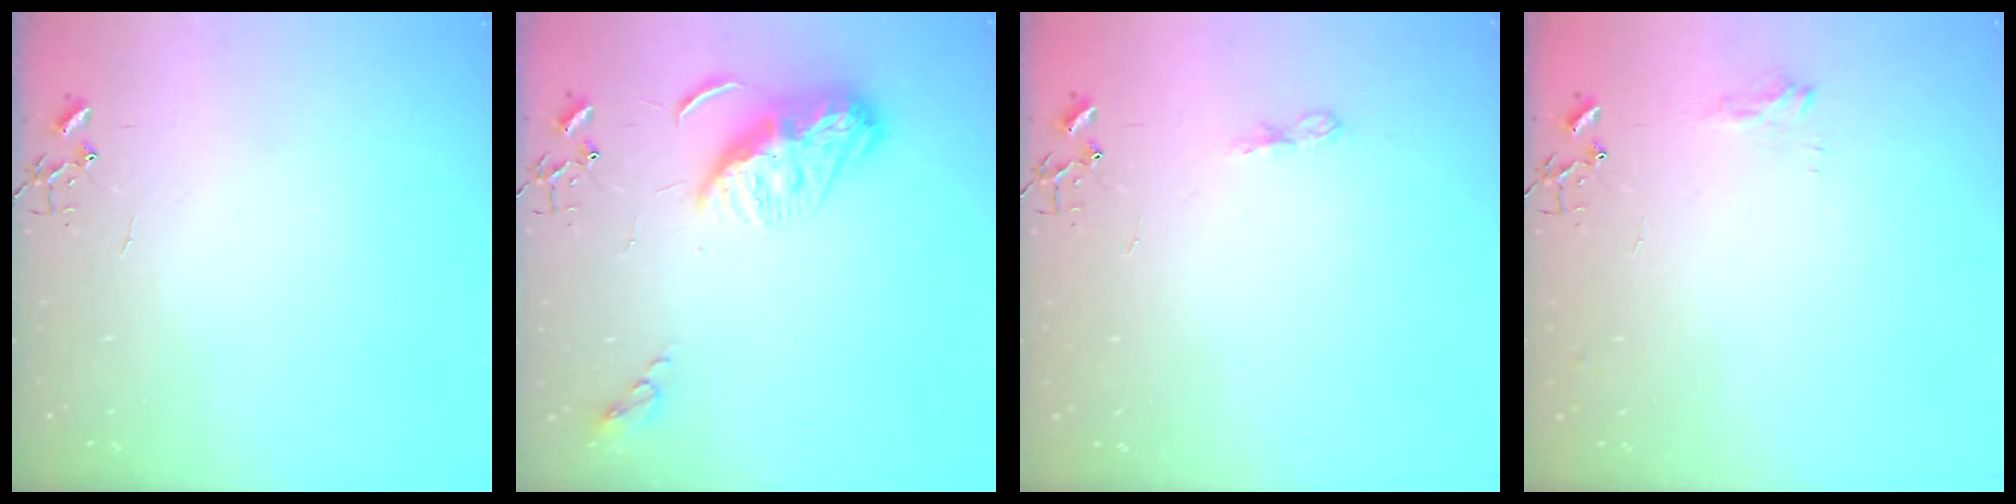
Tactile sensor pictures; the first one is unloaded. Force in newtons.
{"total": 10.0, "press": 10.0, "slide": 0.9}
{"total": 6.2, "press": 6.2, "slide": 0.8}
{"total": 8.7, "press": 8.7, "slide": 0.9}